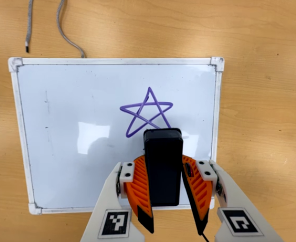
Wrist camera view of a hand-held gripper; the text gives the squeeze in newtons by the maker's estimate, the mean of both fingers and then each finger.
{"total": 7.9, "left": 7.3, "right": 8.5}